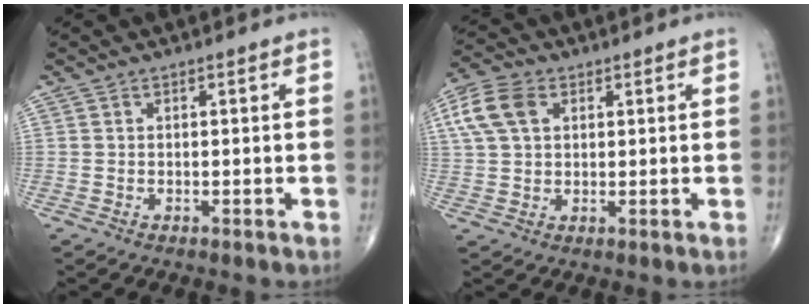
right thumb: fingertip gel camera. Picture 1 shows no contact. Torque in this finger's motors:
{"motor_torque": [0.00, 0.23, 0.42, 0.09, 0.15]}